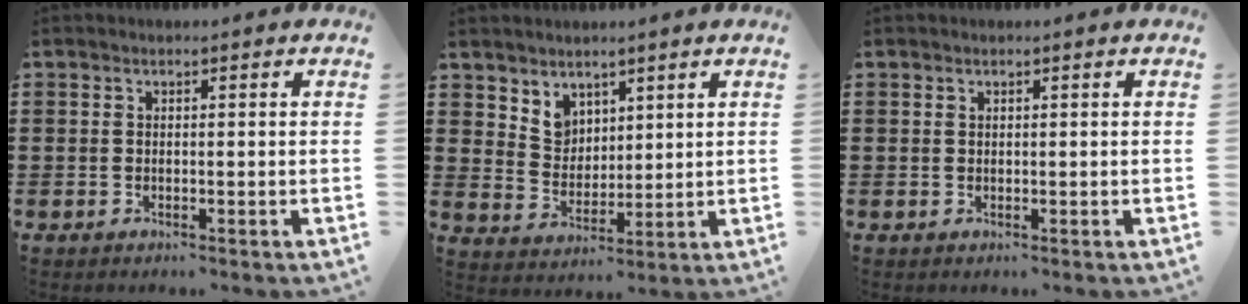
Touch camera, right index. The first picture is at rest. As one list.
[{"total": 4.6, "force": [3.3, 3.1, 0.2], "torque": [-0.025, -0.001, 0.063]}, {"total": 0.0}]